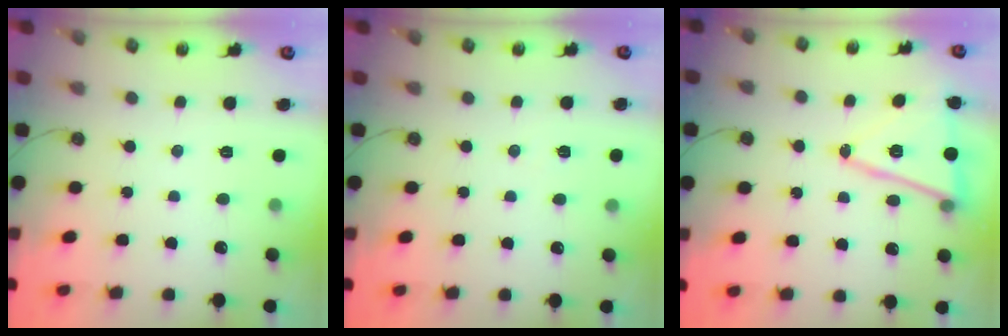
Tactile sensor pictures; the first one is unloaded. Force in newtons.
{"total": 3.9, "press": 2.9, "slide": 2.6}
{"total": 13.1, "press": 12.6, "slide": 3.7}